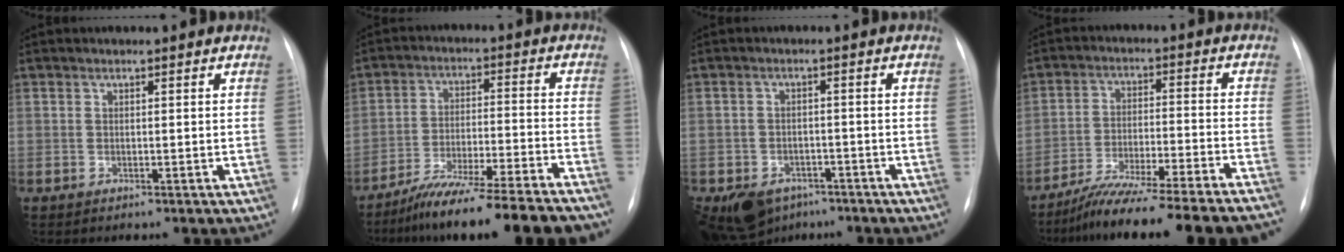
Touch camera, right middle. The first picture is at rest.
{"total": 17.1, "force": [-14.7, -0.1, 8.9], "torque": [-0.132, -0.014, -0.234]}
{"total": 10.5, "force": [-6.7, 7.2, 3.8], "torque": [-0.087, -0.002, -0.091]}
{"total": 21.4, "force": [-18.9, -0.4, 10.0], "torque": [-0.127, -0.030, -0.282]}